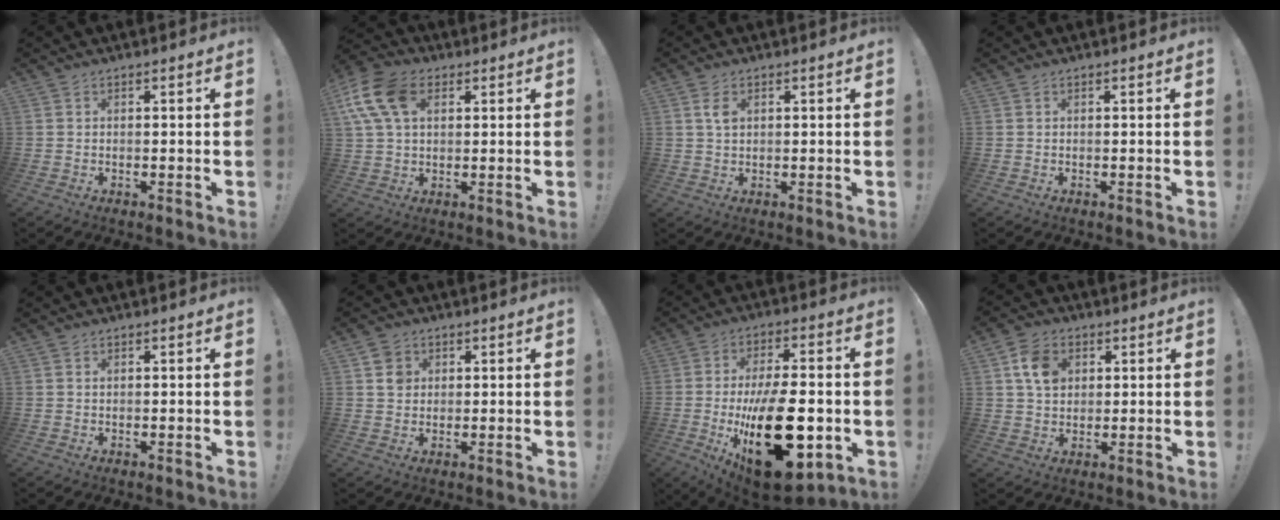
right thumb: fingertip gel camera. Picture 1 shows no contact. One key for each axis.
{"total": 14.4, "fx": 4.8, "fy": 9.3, "fz": 9.9, "tx": -0.201, "ty": -0.004, "tz": 0.093}
{"total": 3.5, "fx": 1.3, "fy": 1.9, "fz": 2.6, "tx": -0.040, "ty": -0.002, "tz": 0.020}
{"total": 0.0}
{"total": 0.0}
{"total": 4.3, "fx": 1.6, "fy": 3.8, "fz": 1.0, "tx": -0.005, "ty": -0.004, "tz": 0.028}
{"total": 28.6, "fx": -5.4, "fy": 13.6, "fz": 24.6, "tx": -0.412, "ty": 0.018, "tz": -0.066}
{"total": 9.0, "fx": 3.0, "fy": 7.0, "fz": 4.7, "tx": -0.072, "ty": 0.003, "tz": 0.061}